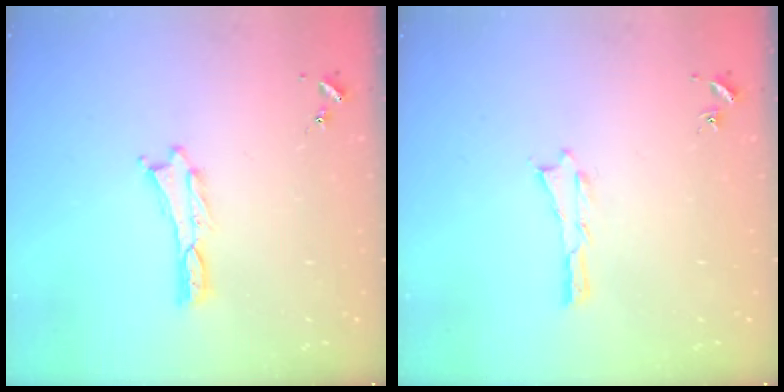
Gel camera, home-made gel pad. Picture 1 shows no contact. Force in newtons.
{"total": 0.0}